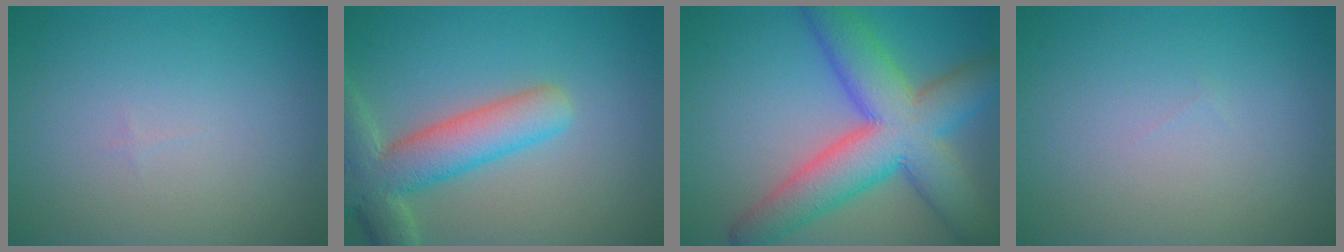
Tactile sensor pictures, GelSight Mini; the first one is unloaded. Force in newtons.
{"total": 6.8, "press": 6.7, "slide": 0.7}
{"total": 10.5, "press": 10.5, "slide": 0.4}
{"total": 0.0}